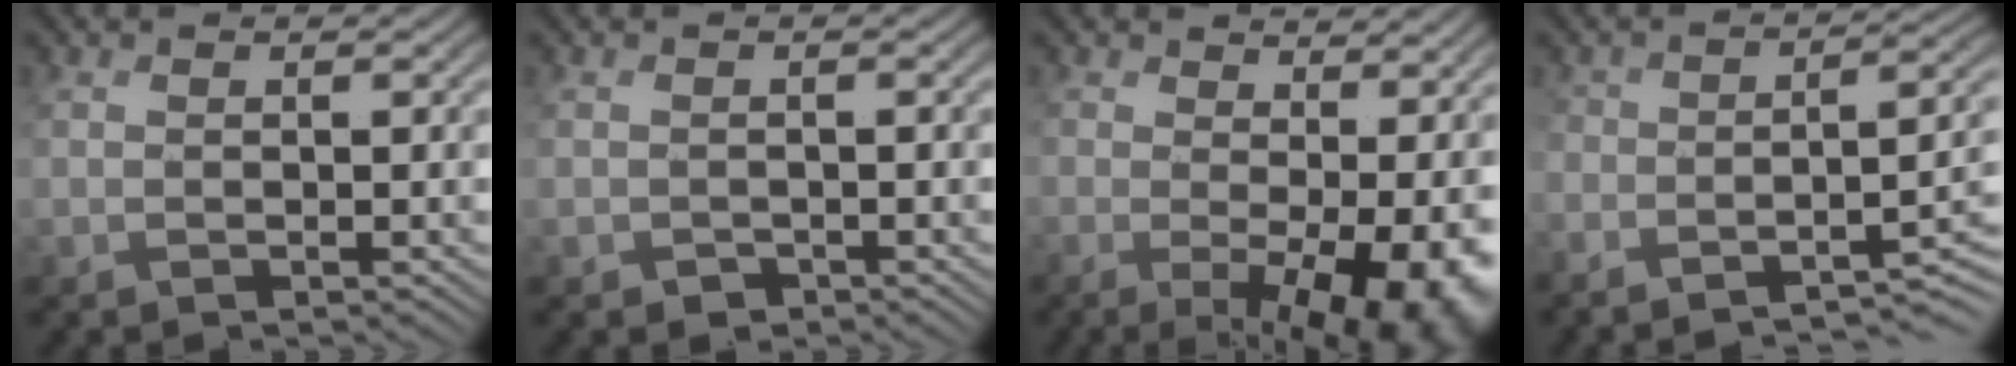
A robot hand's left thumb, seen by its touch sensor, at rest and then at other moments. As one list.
[{"total": 1.2, "force": [-0.7, 0.8, 0.3], "torque": [-0.006, -0.004, -0.014]}, {"total": 10.4, "force": [-0.2, 4.4, 9.5], "torque": [-0.154, -0.018, 0.005]}, {"total": 7.3, "force": [-5.6, 2.0, 4.3], "torque": [-0.063, -0.011, -0.089]}]